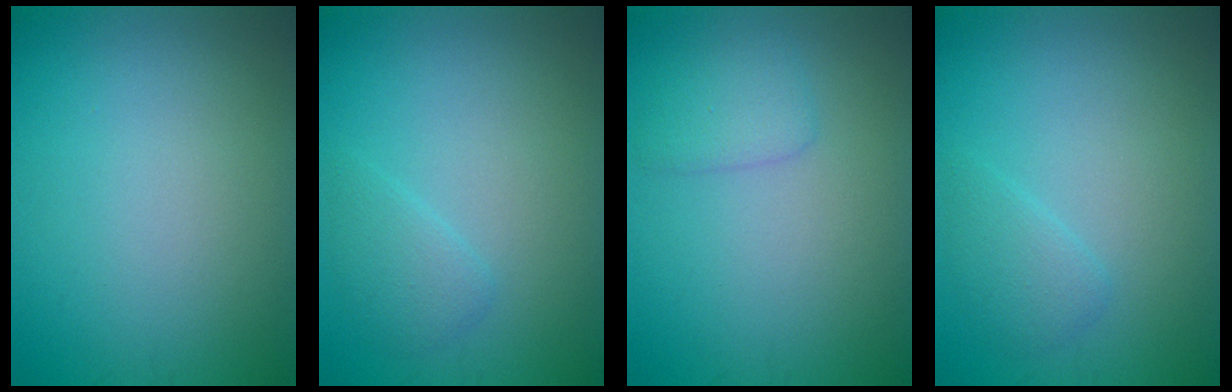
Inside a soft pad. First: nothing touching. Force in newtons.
{"total": 1.7, "press": 1.7, "slide": 0.1}
{"total": 1.8, "press": 1.8, "slide": 0.1}
{"total": 1.7, "press": 1.7, "slide": 0.1}